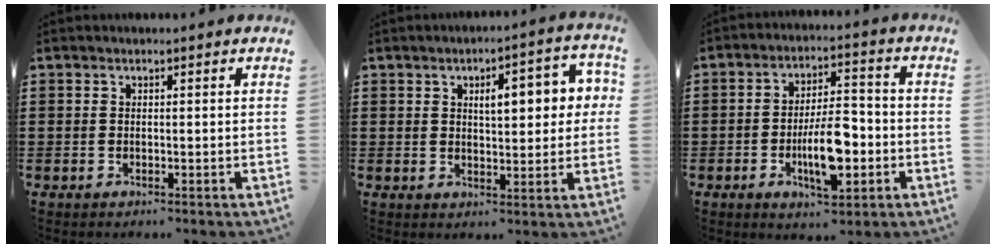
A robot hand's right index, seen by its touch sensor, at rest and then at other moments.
{"total": 6.5, "force": [1.5, 2.8, 5.7], "torque": [-0.083, -0.002, 0.015]}
{"total": 9.6, "force": [-2.9, 3.8, 8.3], "torque": [-0.147, -0.002, -0.051]}